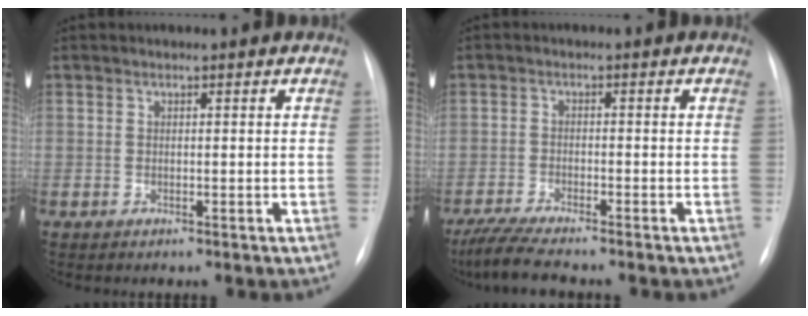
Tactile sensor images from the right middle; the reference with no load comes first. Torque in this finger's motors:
{"motor_torque": [0.46, -0.48, 0.07, 0.02]}